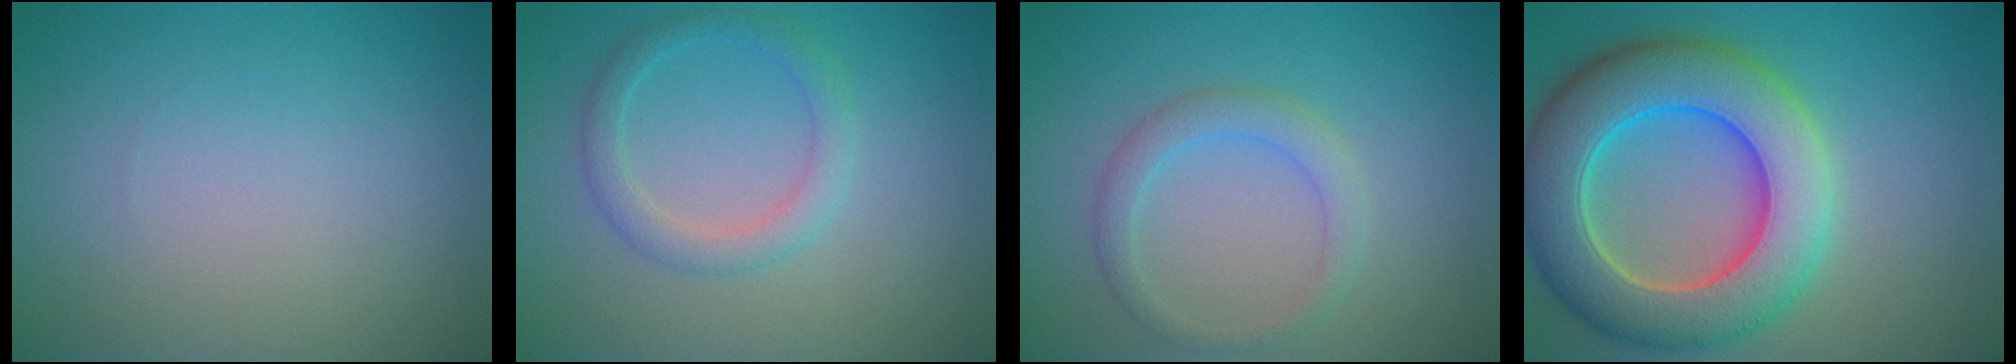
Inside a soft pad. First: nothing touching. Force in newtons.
{"total": 2.5, "press": 2.5, "slide": 0.1}
{"total": 2.4, "press": 2.4, "slide": 0.1}
{"total": 10.8, "press": 10.8, "slide": 0.8}